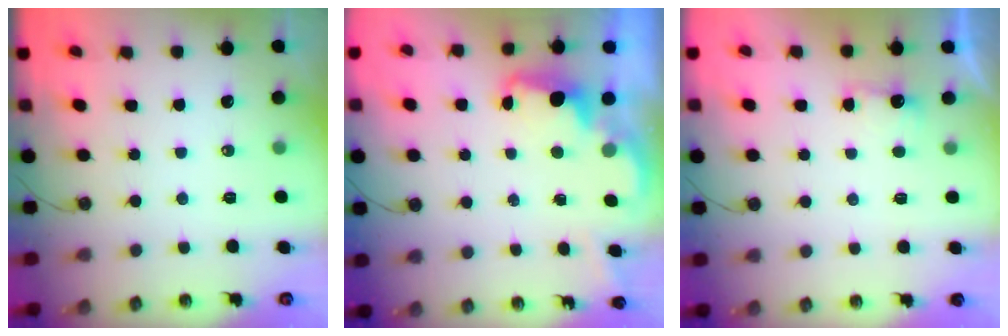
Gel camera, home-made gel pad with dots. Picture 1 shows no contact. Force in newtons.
{"total": 2.4, "press": 2.3, "slide": 0.5}
{"total": 2.3, "press": 2.2, "slide": 0.9}